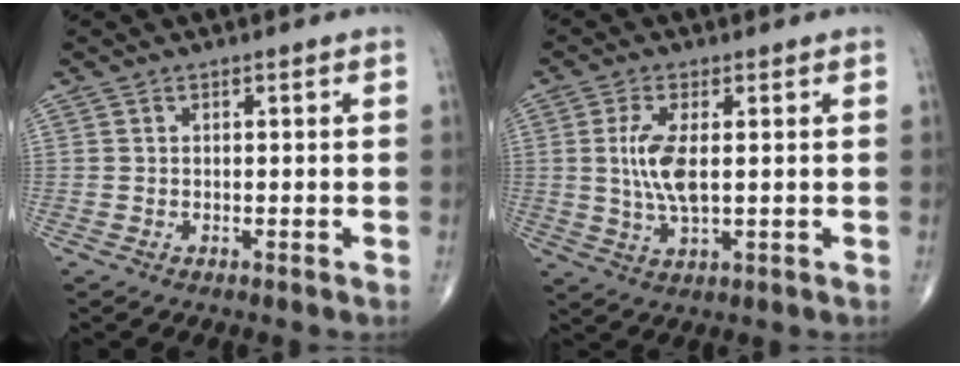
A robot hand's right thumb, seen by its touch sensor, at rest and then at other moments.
{"total": 7.2, "force": [0.8, 2.7, 6.7], "torque": [-0.149, -0.008, 0.019]}